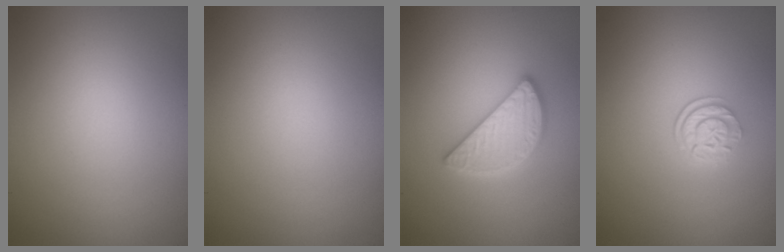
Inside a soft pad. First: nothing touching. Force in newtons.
{"total": 0.0}
{"total": 3.3, "press": 3.3, "slide": 0.3}
{"total": 2.4, "press": 1.8, "slide": 1.7}